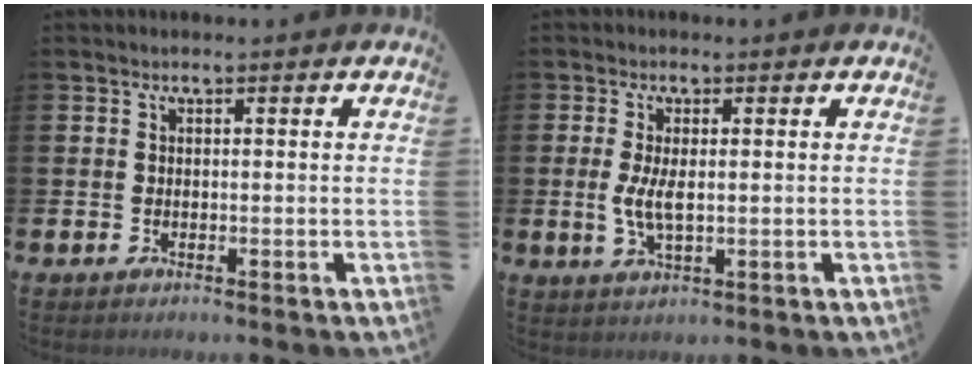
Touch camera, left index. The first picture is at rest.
{"total": 3.8, "force": [0.3, 1.5, 3.5], "torque": [-0.064, 0.004, 0.003]}